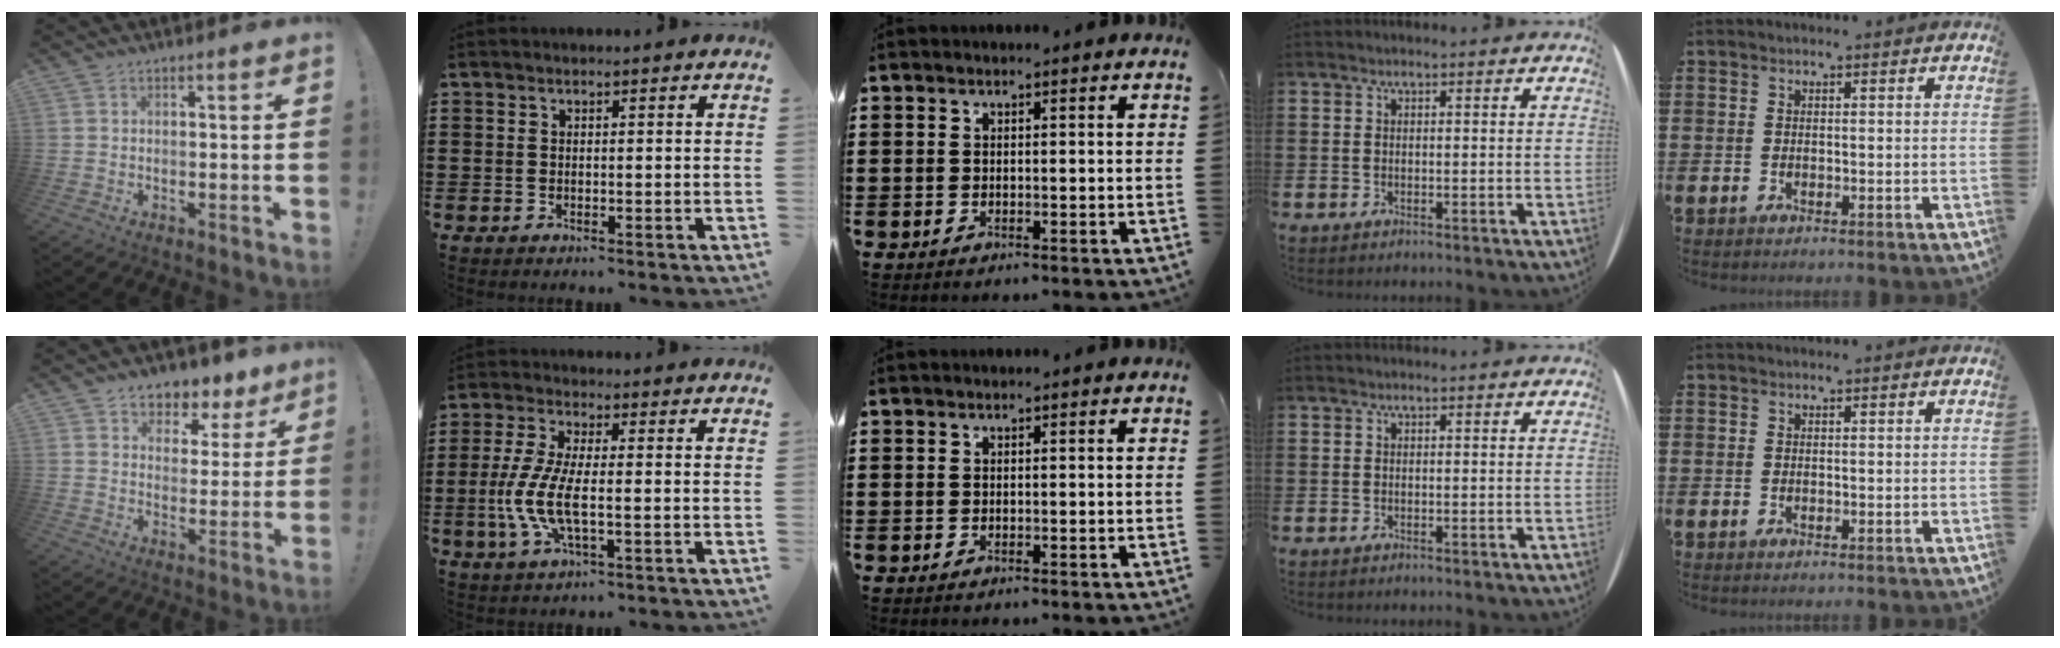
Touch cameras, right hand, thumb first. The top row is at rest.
{"thumb": {"total": 6.7, "force": [4.7, 4.6, 1.3], "torque": [-0.008, -0.043, 0.089]}, "index": {"total": 7.9, "force": [-1.8, 2.7, 7.2], "torque": [-0.172, -0.015, -0.040]}}